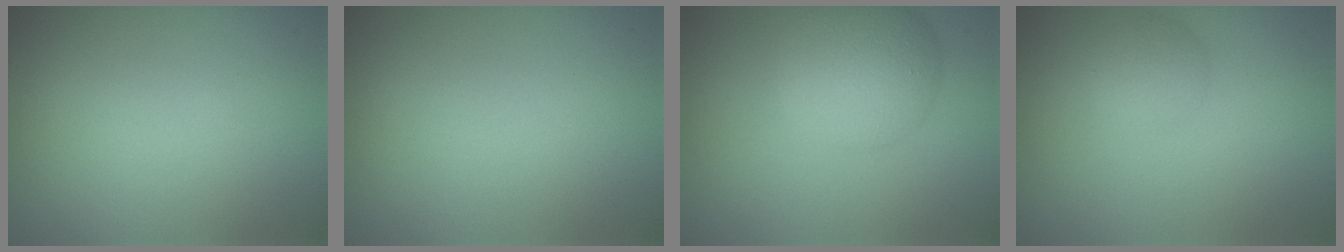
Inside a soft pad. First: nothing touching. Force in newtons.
{"total": 0.0}
{"total": 6.4, "press": 6.3, "slide": 0.1}
{"total": 2.1, "press": 2.1, "slide": 0.1}